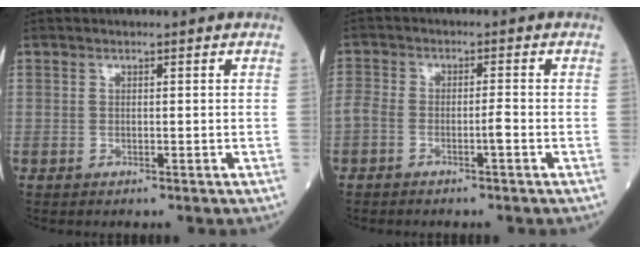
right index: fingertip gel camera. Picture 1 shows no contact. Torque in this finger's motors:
{"motor_torque": [0.83, -0.16, 0.35, 0.07]}